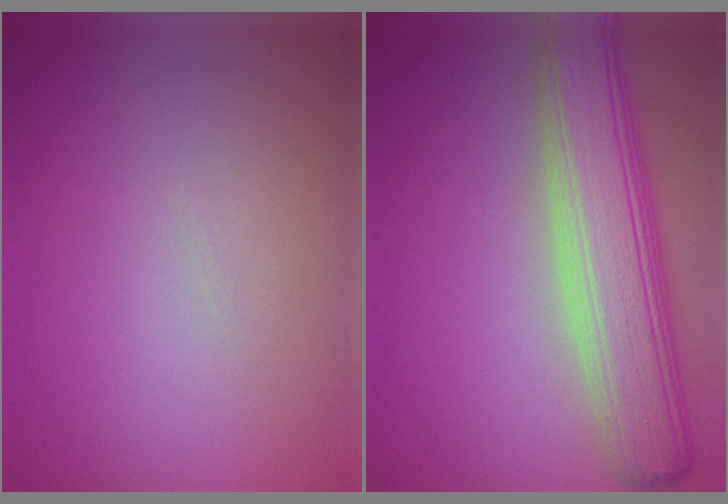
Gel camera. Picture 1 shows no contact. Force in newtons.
{"total": 8.5, "press": 8.5, "slide": 0.5}